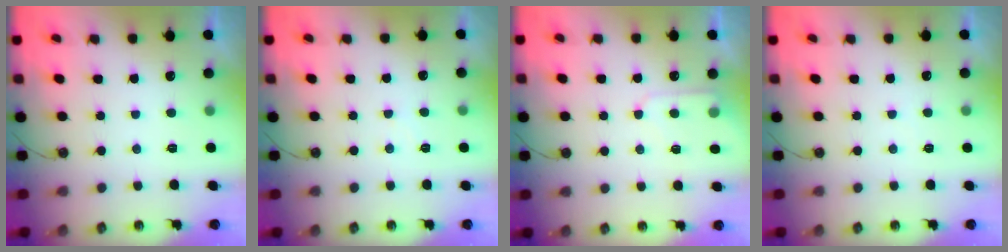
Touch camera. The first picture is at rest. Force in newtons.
{"total": 4.0, "press": 3.9, "slide": 0.6}
{"total": 5.4, "press": 5.4, "slide": 0.6}
{"total": 2.4, "press": 2.3, "slide": 0.5}